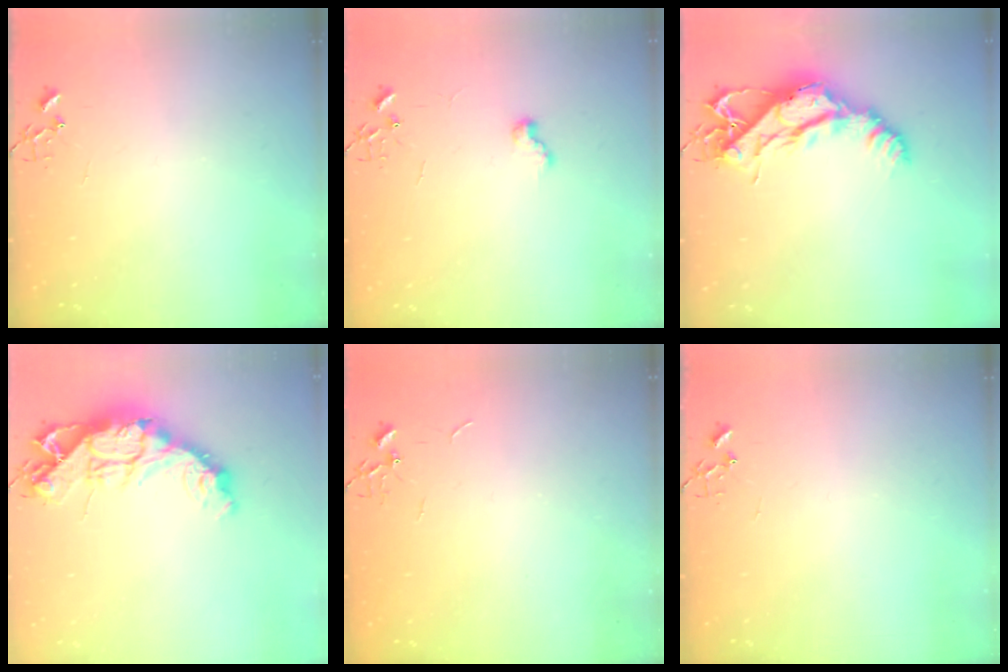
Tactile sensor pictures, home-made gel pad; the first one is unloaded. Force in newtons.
{"total": 7.5, "press": 7.5, "slide": 0.7}
{"total": 14.0, "press": 13.9, "slide": 1.4}
{"total": 18.7, "press": 18.7, "slide": 1.4}
{"total": 0.6, "press": 0.6, "slide": 0.1}
{"total": 0.0}